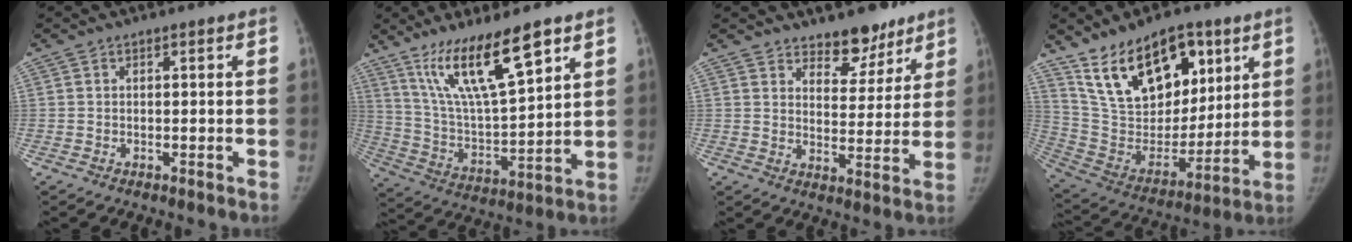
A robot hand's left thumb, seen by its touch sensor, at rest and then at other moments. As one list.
[{"total": 17.0, "force": [10.8, 3.7, 12.7], "torque": [-0.219, -0.056, 0.217]}, {"total": 9.1, "force": [7.1, 4.5, 3.4], "torque": [-0.008, -0.050, 0.112]}, {"total": 22.9, "force": [13.0, 12.6, 14.0], "torque": [-0.197, -0.048, 0.243]}]